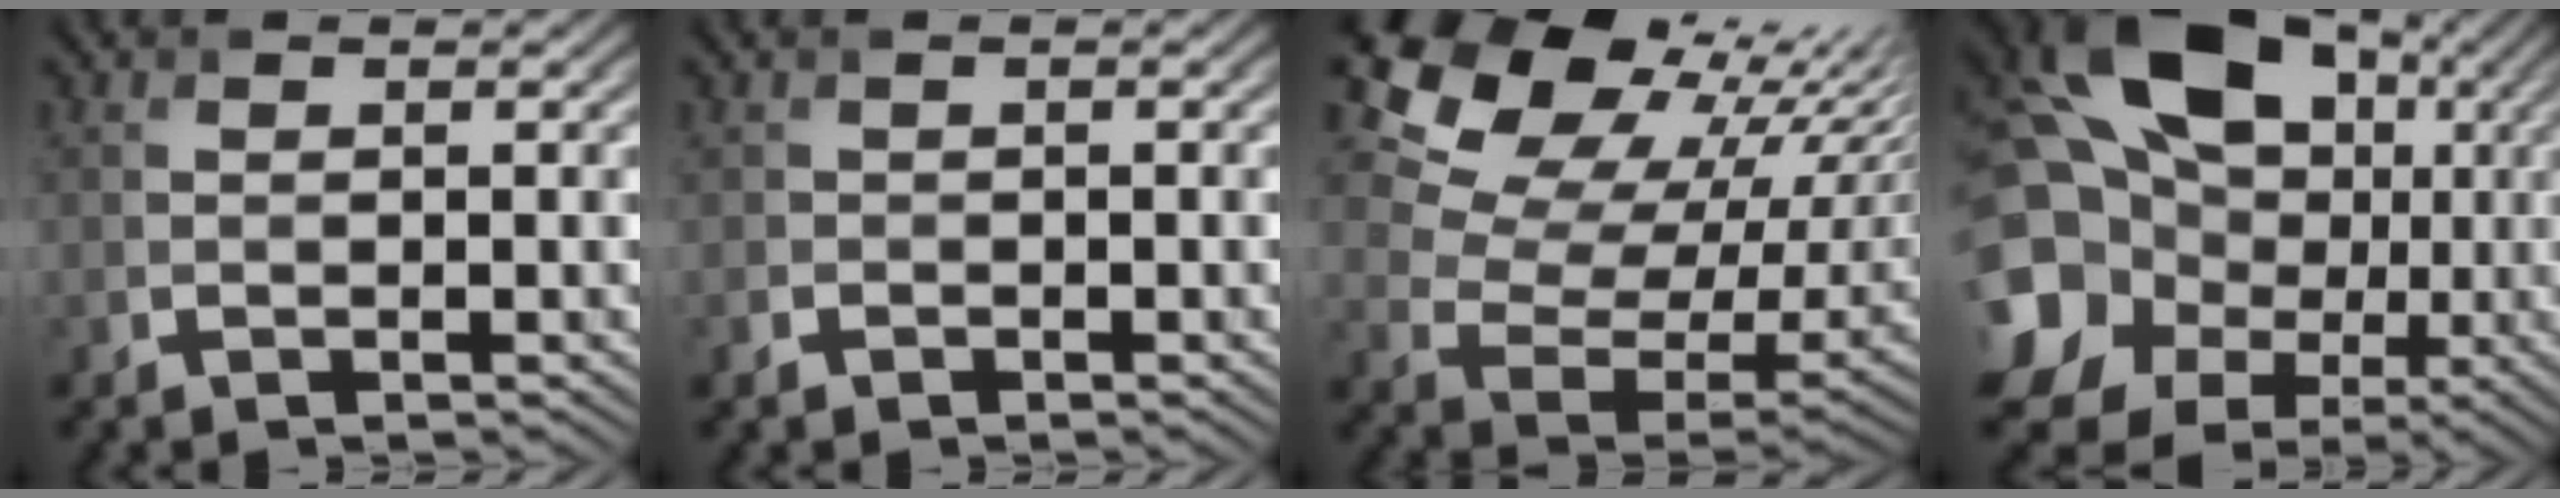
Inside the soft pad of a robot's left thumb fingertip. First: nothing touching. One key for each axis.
{"total": 0.9, "fx": -0.6, "fy": 0.4, "fz": -0.4, "tx": 0.013, "ty": -0.002, "tz": -0.015}
{"total": 16.4, "fx": 10.6, "fy": 8.8, "fz": 8.9, "tx": -0.179, "ty": 0.033, "tz": 0.178}
{"total": 23.1, "fx": 3.9, "fy": 19.7, "fz": 11.6, "tx": -0.285, "ty": -0.005, "tz": 0.060}